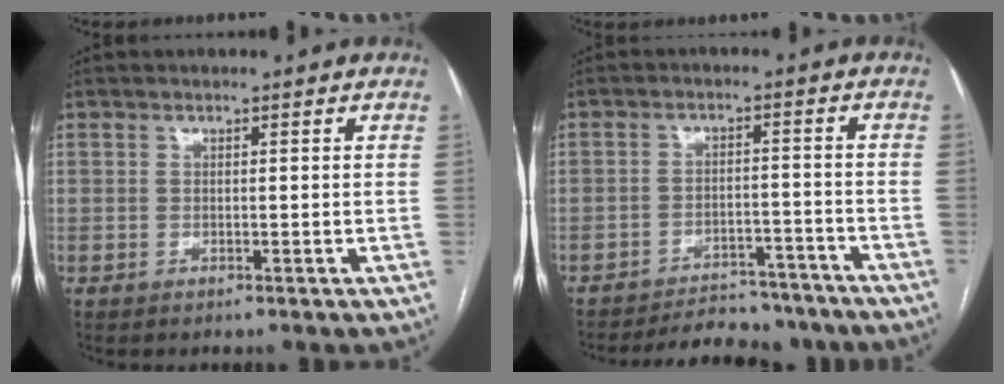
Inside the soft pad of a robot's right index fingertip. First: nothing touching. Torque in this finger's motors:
{"motor_torque": [0.65, -1.49, 0.39, 0.03]}